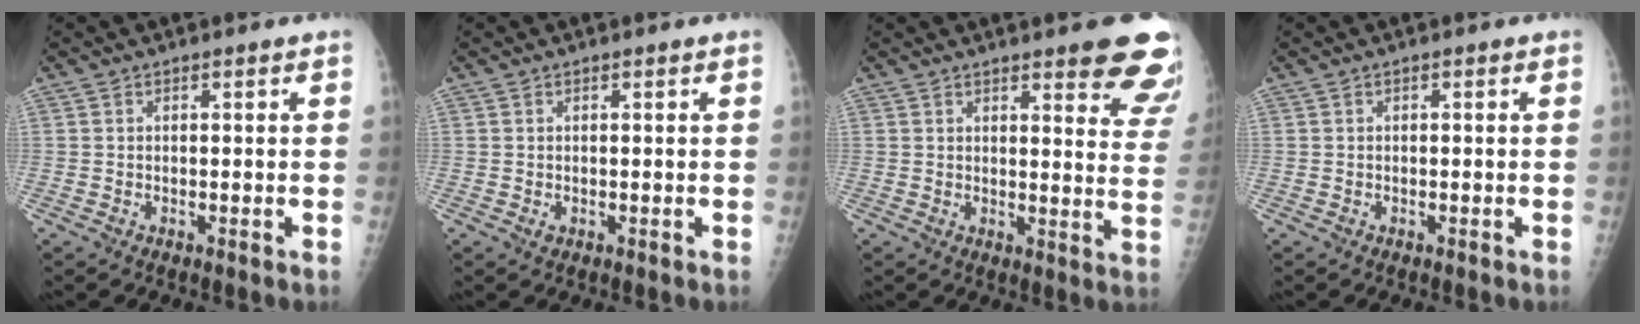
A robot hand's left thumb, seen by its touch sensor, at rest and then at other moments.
{"total": 0.5, "force": [0.1, 0.4, 0.4], "torque": [-0.004, -0.001, 0.003]}
{"total": 13.5, "force": [9.9, 3.2, 8.6], "torque": [-0.066, -0.056, 0.101]}
{"total": 0.0}